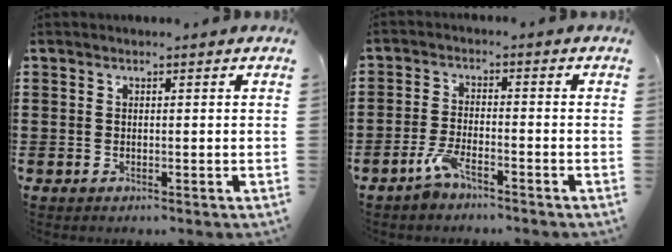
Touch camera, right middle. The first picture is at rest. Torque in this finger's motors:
{"motor_torque": [0.05, -0.05, 0.06, 0.05]}